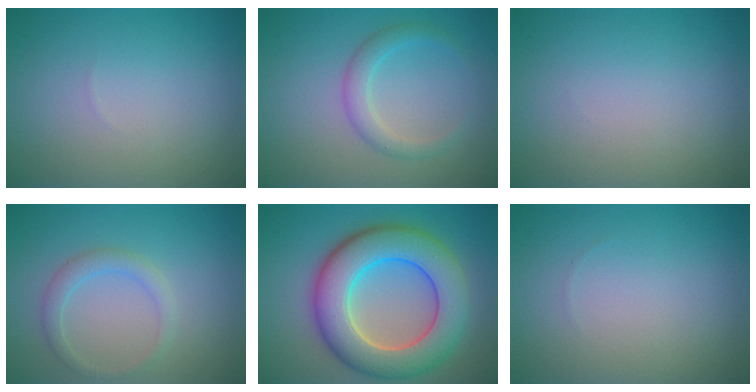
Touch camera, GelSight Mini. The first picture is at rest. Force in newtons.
{"total": 2.3, "press": 2.3, "slide": 0.1}
{"total": 0.0}
{"total": 1.9, "press": 1.9, "slide": 0.1}
{"total": 10.6, "press": 10.5, "slide": 0.6}
{"total": 0.0}